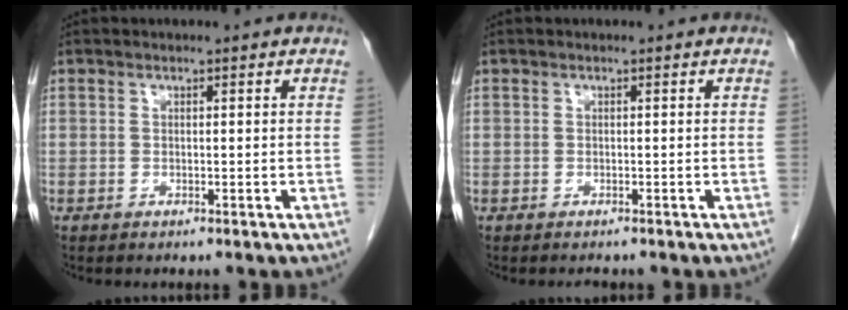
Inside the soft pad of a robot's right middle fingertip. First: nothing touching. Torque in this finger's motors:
{"motor_torque": [0.02, -0.02, 0.00, 0.00]}